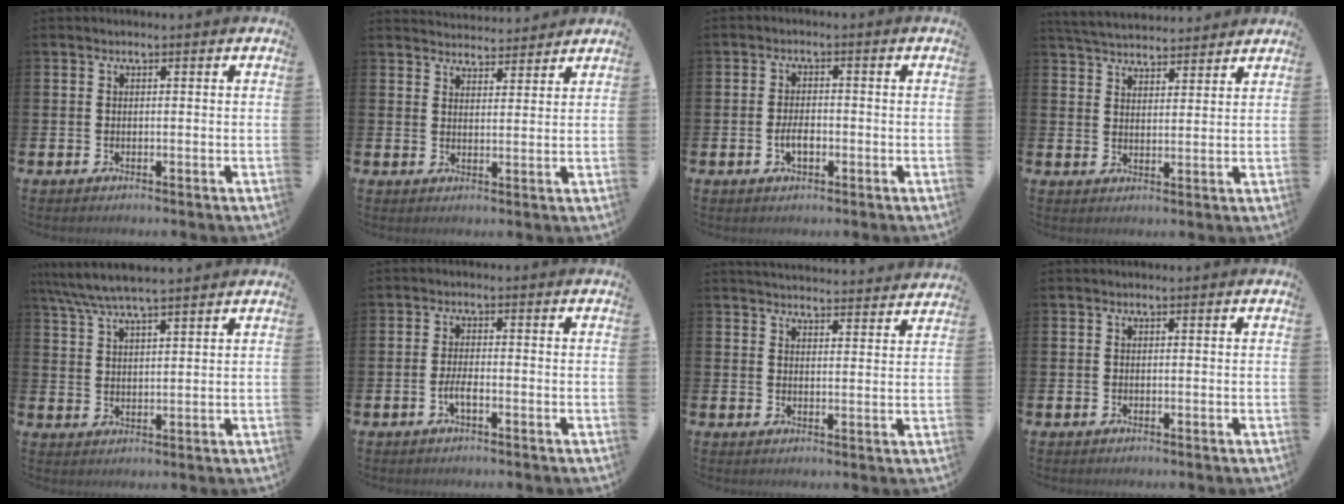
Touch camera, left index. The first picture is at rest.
{"total": 3.8, "force": [3.7, 0.6, -0.3], "torque": [0.003, -0.023, 0.067]}
{"total": 2.7, "force": [-0.7, 1.4, 2.2], "torque": [-0.037, 0.002, -0.016]}
{"total": 5.0, "force": [4.9, 0.9, 0.4], "torque": [-0.030, -0.023, 0.091]}
{"total": 6.1, "force": [5.6, 0.7, 2.5], "torque": [-0.070, -0.017, 0.101]}
{"total": 2.3, "force": [-1.0, 0.6, 1.9], "torque": [-0.038, 0.004, -0.019]}
{"total": 4.1, "force": [4.1, 0.1, 0.1], "torque": [-0.009, -0.030, 0.073]}
{"total": 0.0}